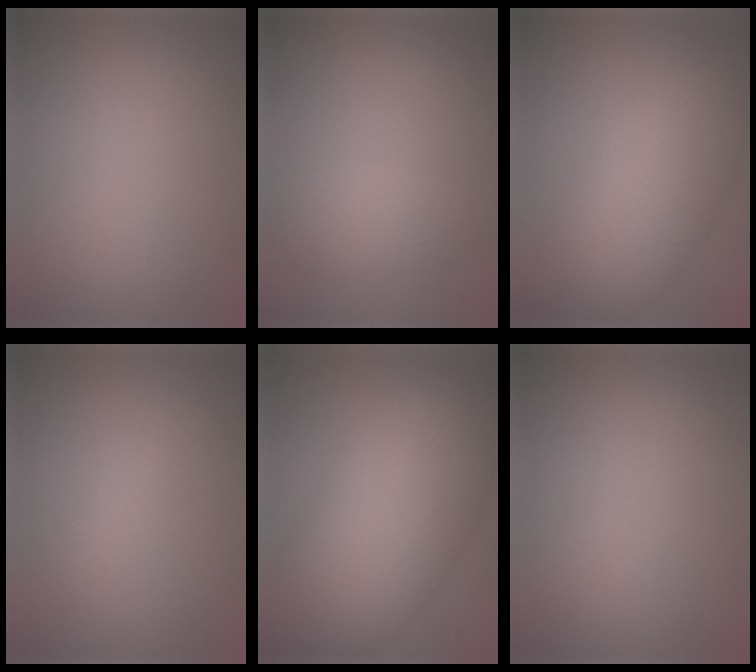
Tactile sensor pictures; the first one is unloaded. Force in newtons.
{"total": 2.4, "press": 2.4, "slide": 0.1}
{"total": 7.5, "press": 7.5, "slide": 0.3}
{"total": 1.1, "press": 1.1, "slide": 0.0}
{"total": 11.9, "press": 11.9, "slide": 0.5}
{"total": 0.0}